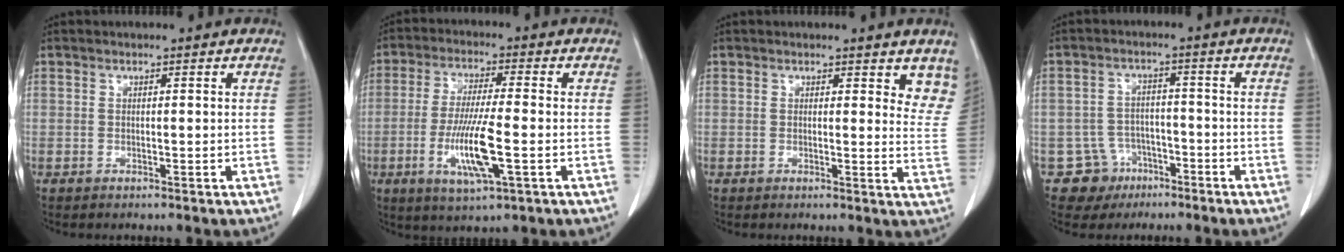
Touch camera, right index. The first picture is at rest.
{"total": 10.1, "force": [-2.7, 0.9, 9.7], "torque": [-0.190, -0.015, -0.050]}
{"total": 6.2, "force": [5.2, 2.2, 2.6], "torque": [-0.009, -0.023, 0.037]}
{"total": 5.8, "force": [-3.3, 4.8, -0.3], "torque": [0.013, 0.011, -0.050]}